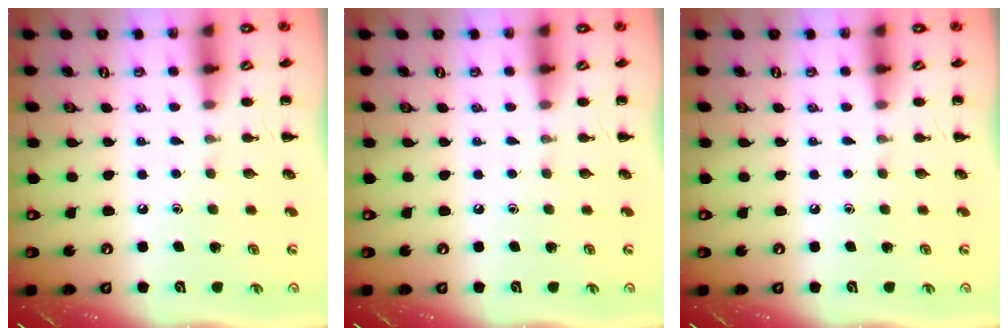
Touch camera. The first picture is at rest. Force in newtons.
{"total": 0.0}
{"total": 0.0}